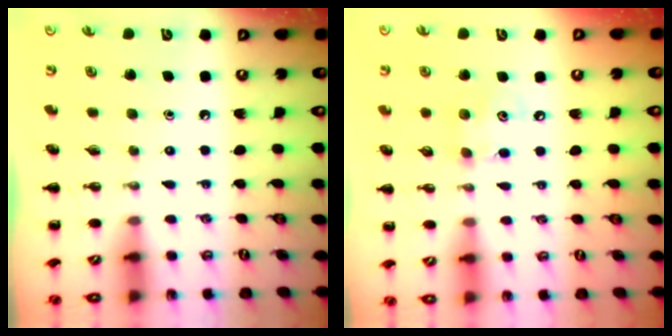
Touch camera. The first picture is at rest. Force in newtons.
{"total": 5.0, "press": 5.0, "slide": 0.7}